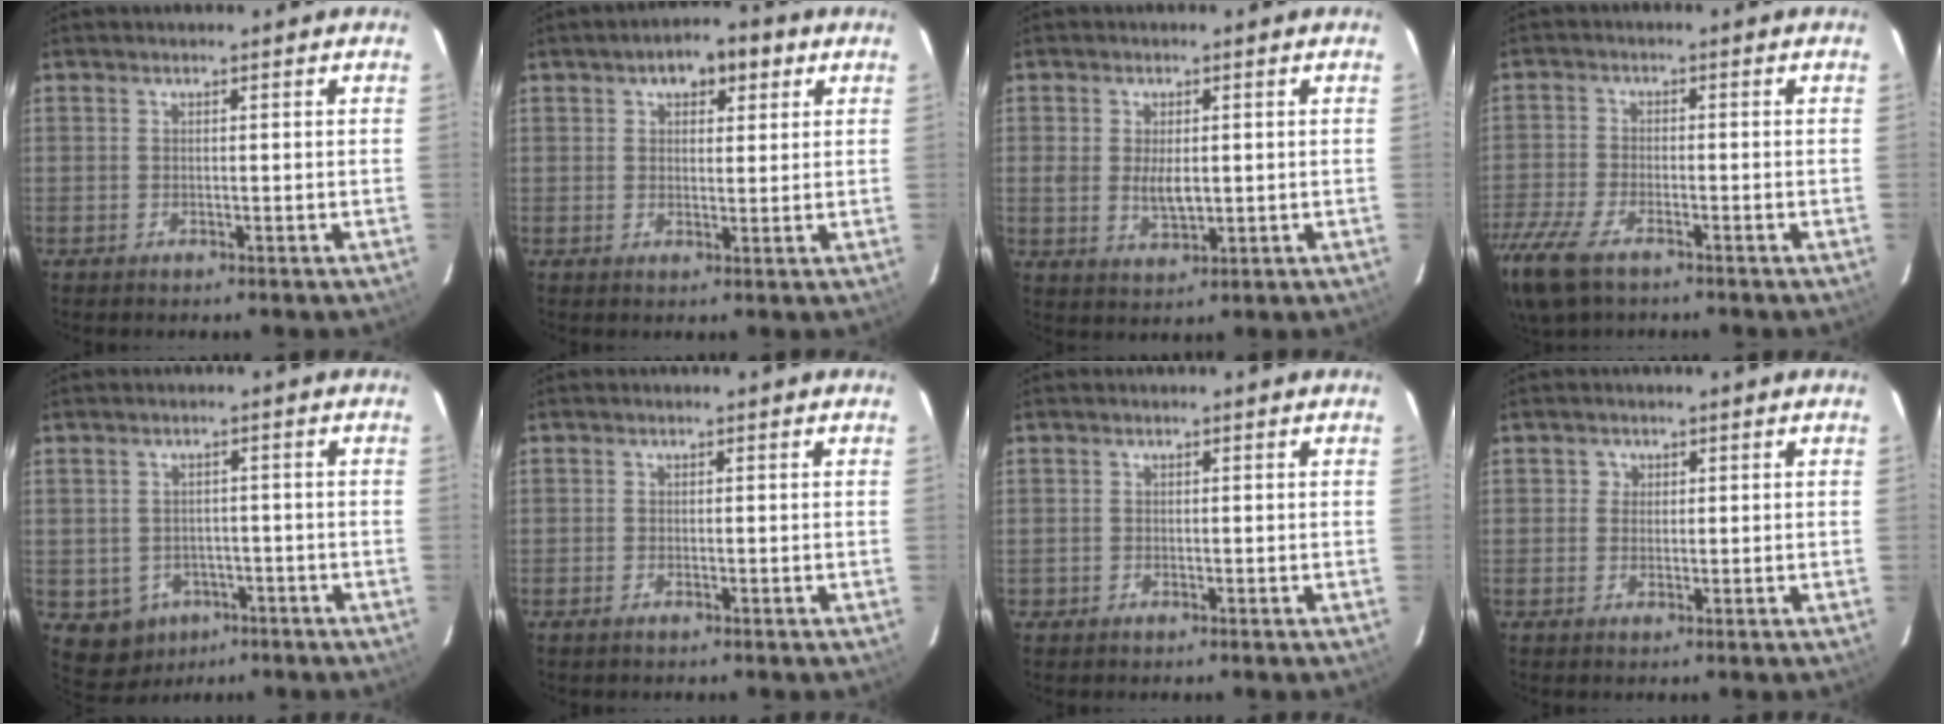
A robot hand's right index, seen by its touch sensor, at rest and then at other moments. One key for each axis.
{"total": 6.6, "fx": 3.1, "fy": 3.6, "fz": 4.5, "tx": -0.068, "ty": 0.026, "tz": 0.045}
{"total": 4.7, "fx": 0.1, "fy": 2.6, "fz": 3.8, "tx": -0.069, "ty": -0.005, "tz": 0.005}
{"total": 12.7, "fx": -8.4, "fy": 5.5, "fz": 7.7, "tx": -0.199, "ty": -0.042, "tz": -0.166}
{"total": 7.3, "fx": -3.3, "fy": 6.2, "fz": 2.0, "tx": -0.056, "ty": 0.009, "tz": -0.030}
{"total": 0.7, "fx": -0.5, "fy": 0.3, "fz": 0.4, "tx": -0.008, "ty": -0.002, "tz": -0.012}
{"total": 1.0, "fx": -0.3, "fy": 0.9, "fz": 0.0, "tx": 0.000, "ty": 0.003, "tz": -0.005}
{"total": 1.6, "fx": 0.3, "fy": 1.6, "fz": 0.0, "tx": 0.007, "ty": 0.008, "tz": 0.001}